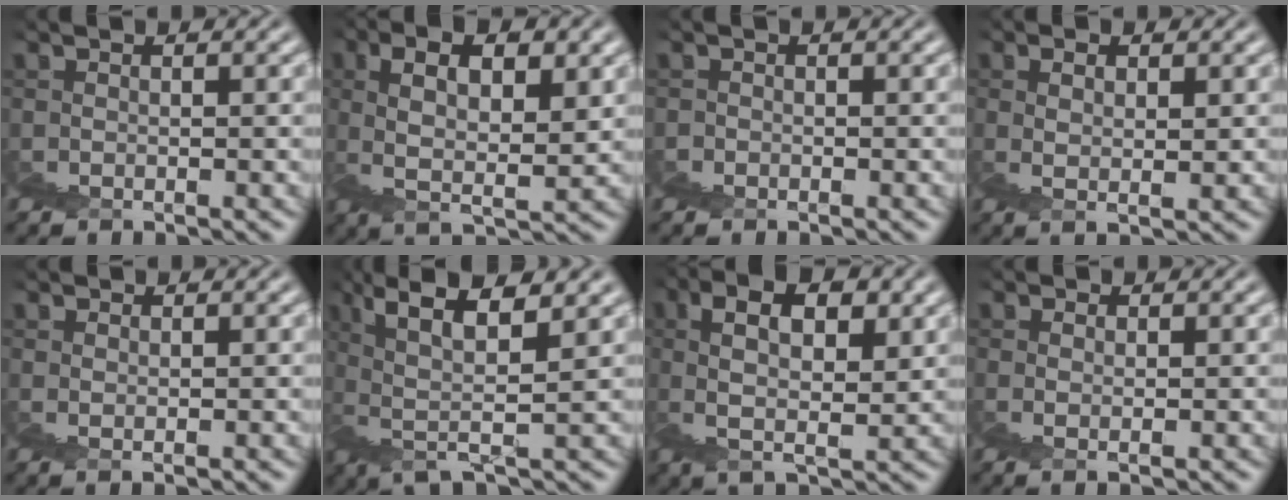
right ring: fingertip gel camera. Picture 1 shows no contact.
{"total": 4.0, "force": [2.7, -3.0, 0.0], "torque": [0.014, 0.036, 0.027]}
{"total": 0.8, "force": [0.1, 0.6, -0.6], "torque": [0.016, 0.007, -0.004]}
{"total": 4.1, "force": [1.3, -3.8, -1.0], "torque": [0.052, 0.034, 0.009]}
{"total": 1.5, "force": [0.7, -1.2, -0.4], "torque": [0.026, 0.015, 0.006]}
{"total": 5.4, "force": [4.2, -1.1, 3.2], "torque": [-0.044, 0.030, 0.059]}
{"total": 3.9, "force": [3.2, -2.2, 0.0], "torque": [0.034, 0.038, 0.036]}
{"total": 2.5, "force": [0.7, -2.4, -0.6], "torque": [0.032, 0.020, 0.004]}